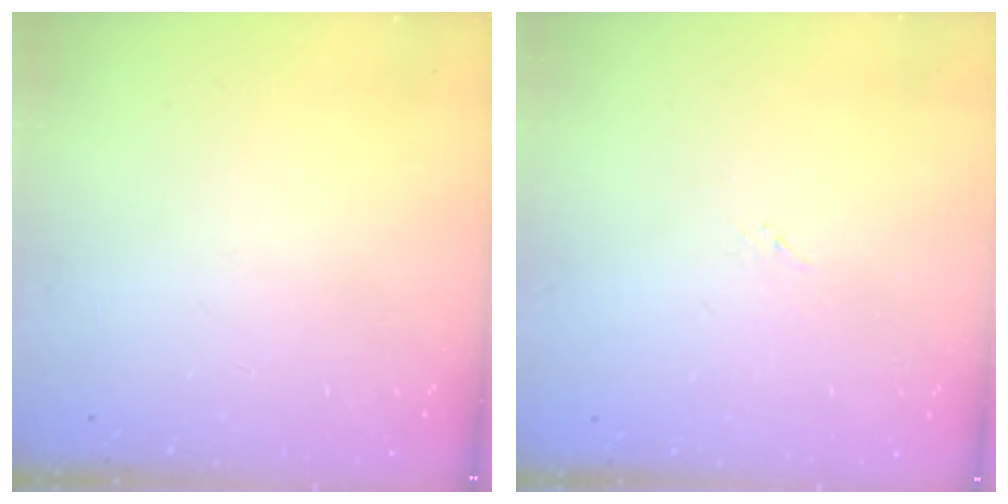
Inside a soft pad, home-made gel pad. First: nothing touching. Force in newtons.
{"total": 3.0, "press": 3.0, "slide": 0.4}